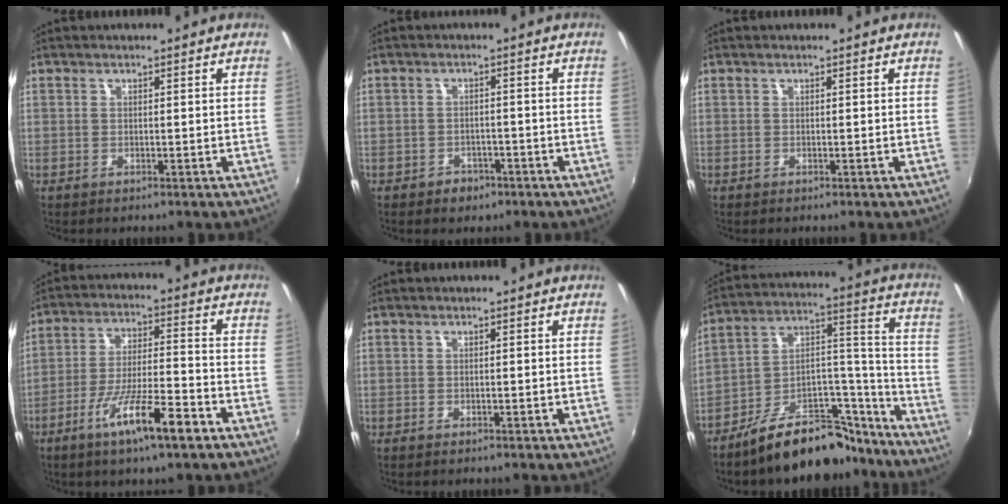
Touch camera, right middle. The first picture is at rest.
{"total": 3.4, "force": [-2.2, 2.5, 0.7], "torque": [-0.025, 0.006, -0.028]}
{"total": 0.0}
{"total": 12.2, "force": [-7.0, 1.6, 9.9], "torque": [-0.190, -0.015, -0.121]}
{"total": 0.0}
{"total": 18.6, "force": [-15.0, 7.5, 8.2], "torque": [-0.120, 0.062, -0.216]}